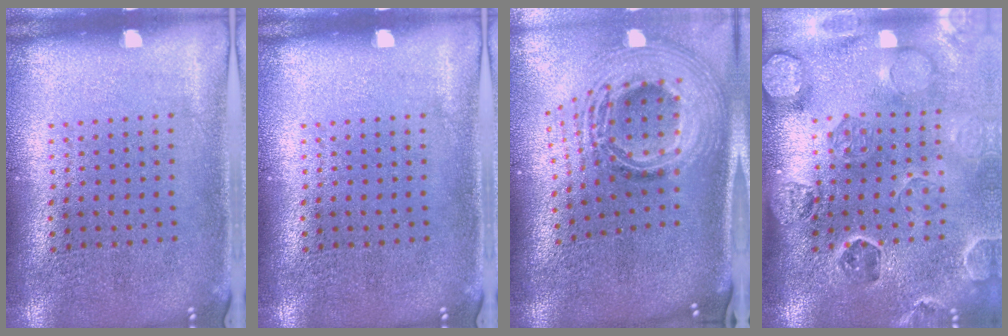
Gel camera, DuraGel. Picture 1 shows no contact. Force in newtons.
{"total": 0.0}
{"total": 3.1, "press": 2.1, "slide": 2.2}
{"total": 2.7, "press": 2.6, "slide": 0.5}